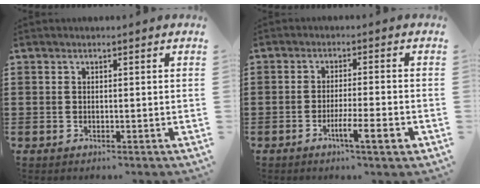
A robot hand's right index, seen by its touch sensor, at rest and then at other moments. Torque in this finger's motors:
{"motor_torque": [0.34, -0.20, 0.12, 0.04]}